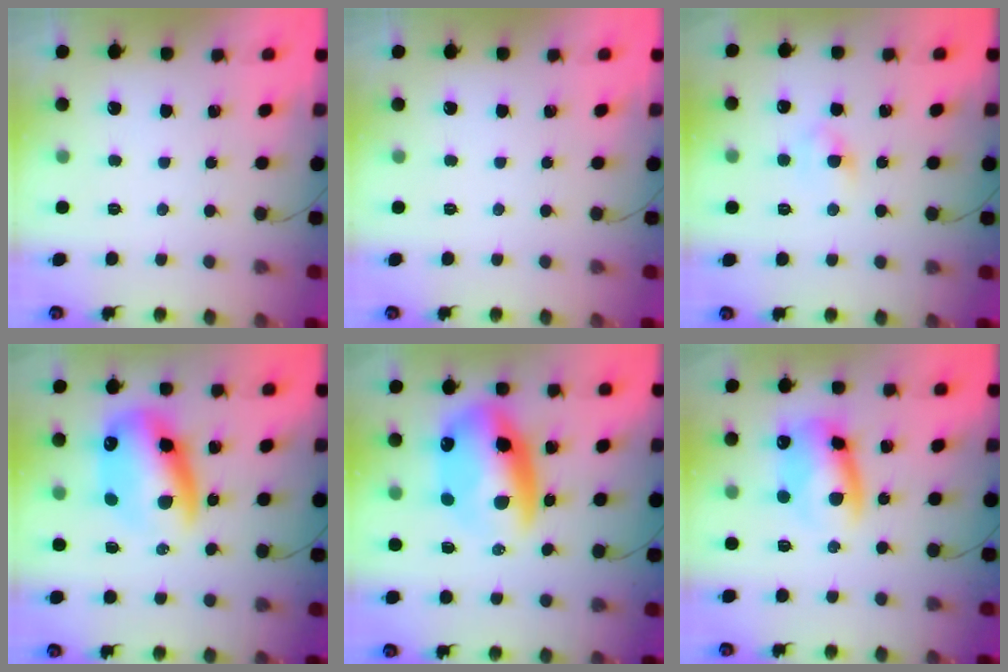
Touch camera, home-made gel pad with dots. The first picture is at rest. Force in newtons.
{"total": 0.0}
{"total": 3.7, "press": 3.5, "slide": 1.3}
{"total": 14.9, "press": 14.4, "slide": 3.8}
{"total": 13.9, "press": 13.5, "slide": 3.4}
{"total": 9.4, "press": 9.3, "slide": 1.5}